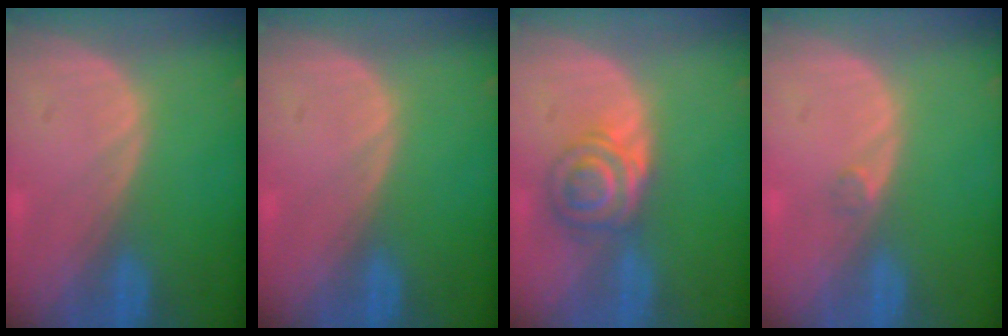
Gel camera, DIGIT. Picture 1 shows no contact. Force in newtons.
{"total": 0.0}
{"total": 6.1, "press": 5.6, "slide": 2.4}
{"total": 0.9, "press": 0.8, "slide": 0.5}